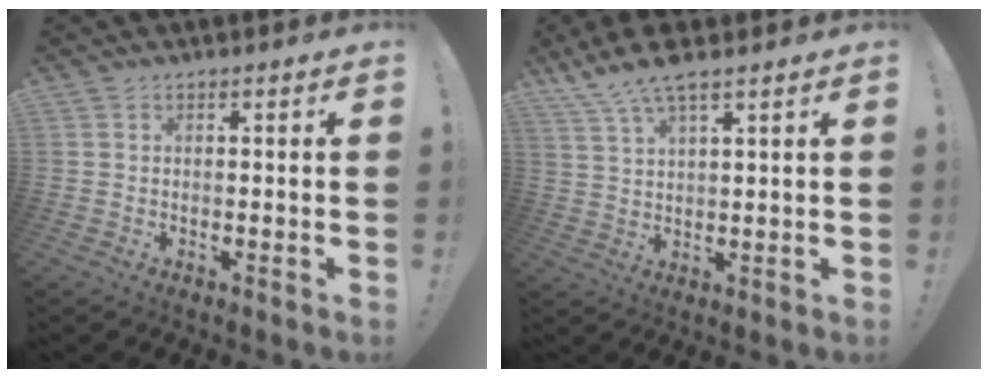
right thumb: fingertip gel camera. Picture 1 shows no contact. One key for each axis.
{"total": 7.6, "fx": 5.9, "fy": 1.2, "fz": 4.5, "tx": -0.096, "ty": -0.024, "tz": 0.111}